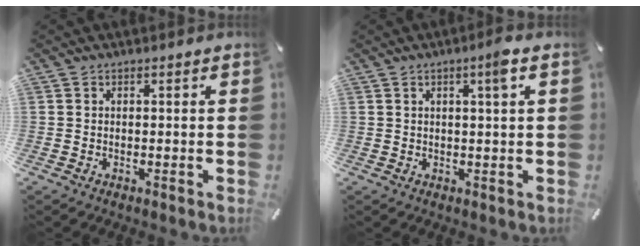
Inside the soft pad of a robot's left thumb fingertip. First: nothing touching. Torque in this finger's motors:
{"motor_torque": [-0.18, -0.23, -0.08, 0.45, -0.11]}